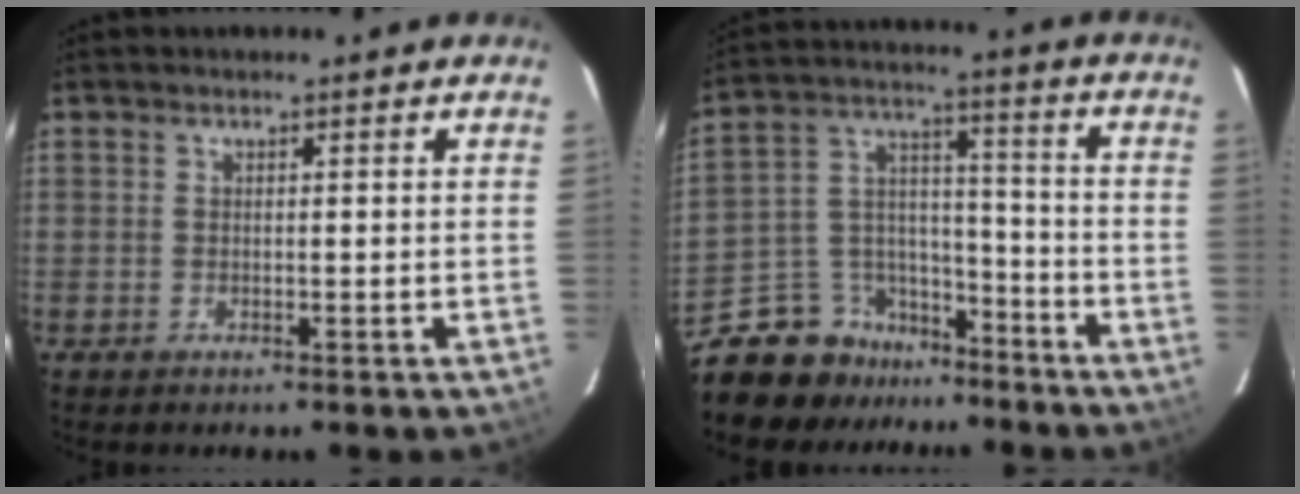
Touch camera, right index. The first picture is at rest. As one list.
[{"total": 14.0, "force": [-11.2, 7.9, 2.6], "torque": [-0.069, 0.063, -0.182]}]